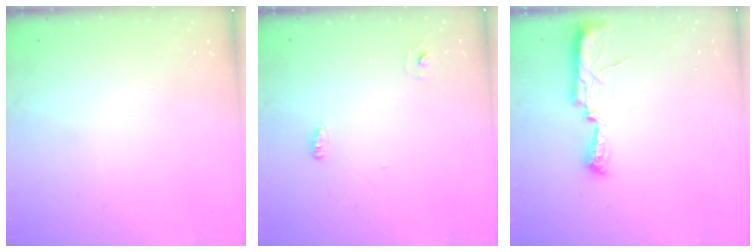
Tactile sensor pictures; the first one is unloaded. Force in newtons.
{"total": 2.6, "press": 2.5, "slide": 0.6}
{"total": 7.2, "press": 7.2, "slide": 0.7}